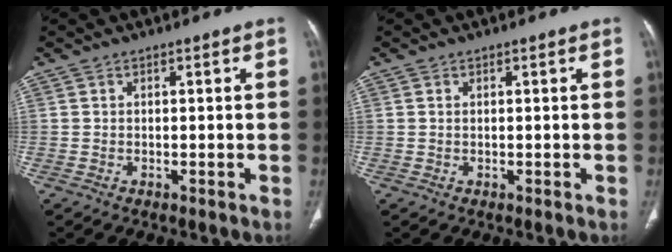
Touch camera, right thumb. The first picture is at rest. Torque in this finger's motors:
{"motor_torque": [-0.26, 0.06, -0.02, 0.39, 0.04]}